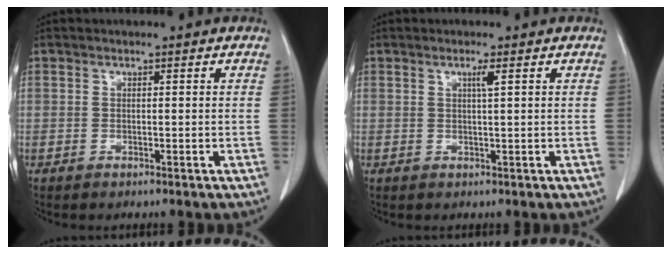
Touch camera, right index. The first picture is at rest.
{"total": 1.4, "force": [0.6, -0.3, 1.3], "torque": [-0.025, -0.002, 0.012]}